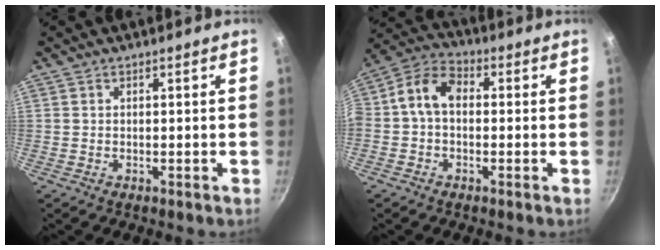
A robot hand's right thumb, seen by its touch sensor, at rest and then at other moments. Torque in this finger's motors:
{"motor_torque": [1.38, 1.51, 0.90, -0.74, 0.53]}